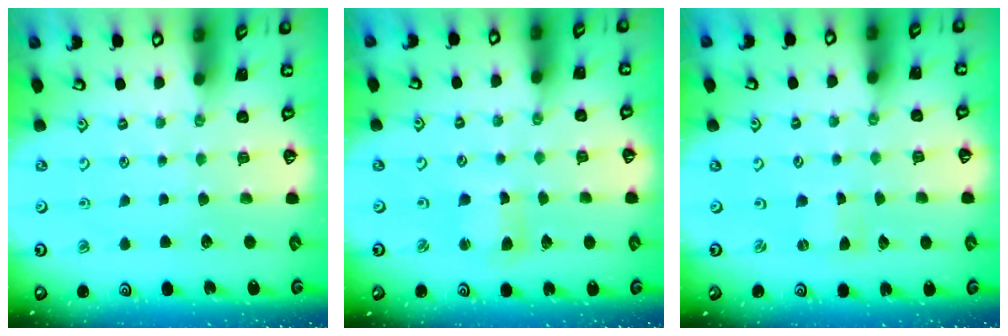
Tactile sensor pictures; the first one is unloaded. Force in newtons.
{"total": 3.2, "press": 3.2, "slide": 0.2}
{"total": 0.0}